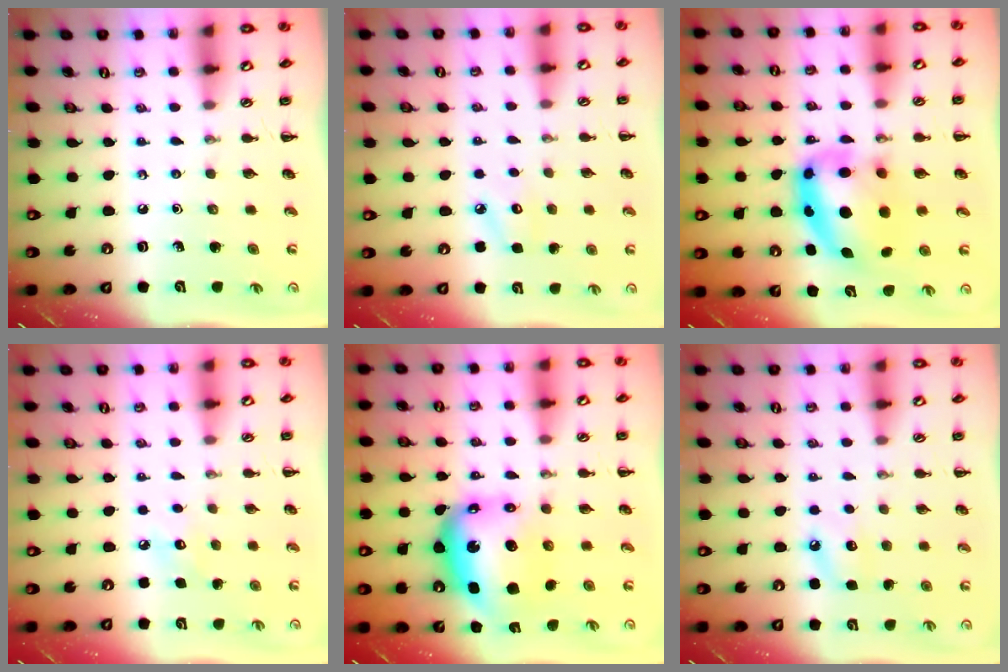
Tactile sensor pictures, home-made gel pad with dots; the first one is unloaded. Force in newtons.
{"total": 5.2, "press": 5.0, "slide": 1.5}
{"total": 11.7, "press": 11.3, "slide": 2.8}
{"total": 5.9, "press": 5.6, "slide": 1.7}
{"total": 9.5, "press": 9.0, "slide": 2.9}
{"total": 7.4, "press": 7.1, "slide": 2.1}